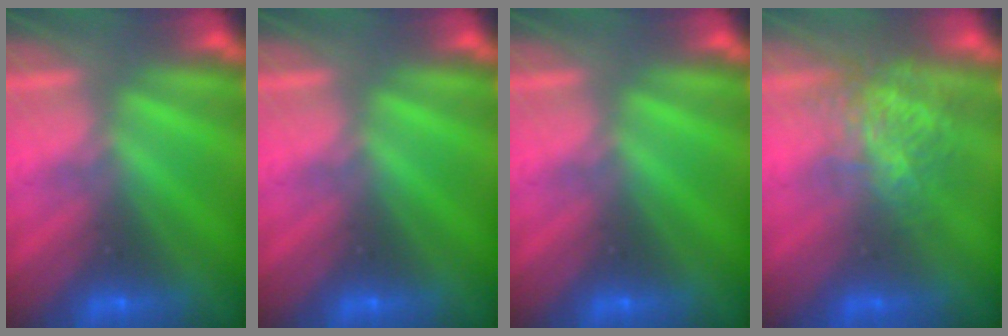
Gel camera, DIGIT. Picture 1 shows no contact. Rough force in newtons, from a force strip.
{"total": 0.0}
{"total": 0.0}
{"total": 3.3}